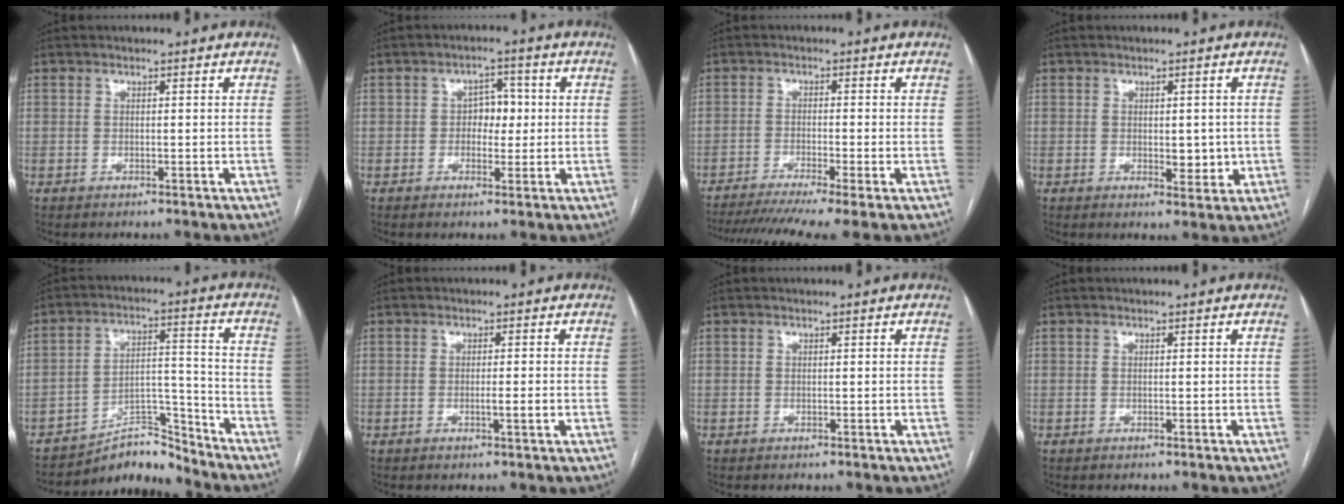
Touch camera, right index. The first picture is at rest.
{"total": 4.0, "force": [0.1, 2.7, 2.9], "torque": [-0.036, 0.013, 0.000]}
{"total": 11.2, "force": [-8.4, -0.2, 7.3], "torque": [-0.112, -0.018, -0.133]}
{"total": 3.7, "force": [-0.2, 1.8, 3.2], "torque": [-0.041, -0.007, 0.004]}
{"total": 7.7, "force": [-7.6, 1.4, 0.3], "torque": [0.004, 0.049, -0.129]}
{"total": 1.8, "force": [-0.5, -0.2, 1.8], "torque": [-0.031, -0.004, -0.008]}
{"total": 0.0}
{"total": 0.0}